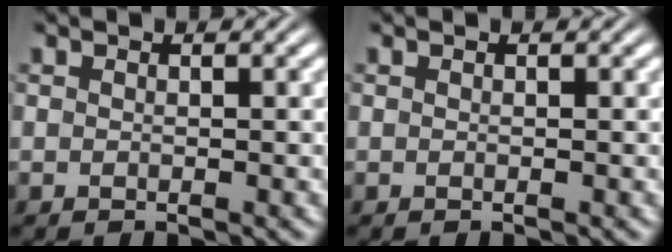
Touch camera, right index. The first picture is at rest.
{"total": 0.0}